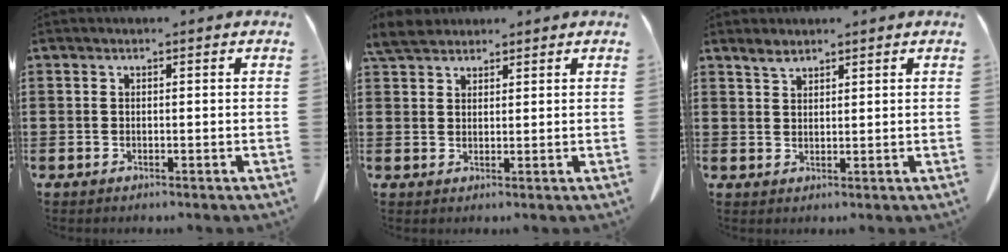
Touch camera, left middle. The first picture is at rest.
{"total": 4.0, "force": [3.6, 1.4, 1.2], "torque": [-0.036, 0.001, 0.070]}
{"total": 2.1, "force": [1.8, 0.8, 0.9], "torque": [-0.022, 0.002, 0.034]}